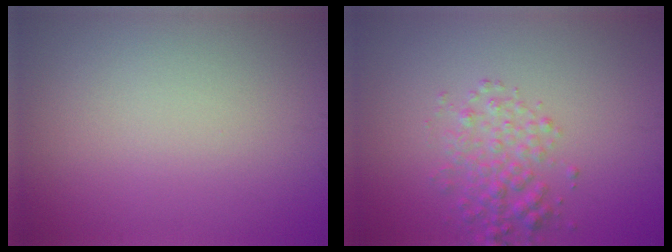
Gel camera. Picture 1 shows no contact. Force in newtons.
{"total": 2.9, "press": 2.9, "slide": 0.1}